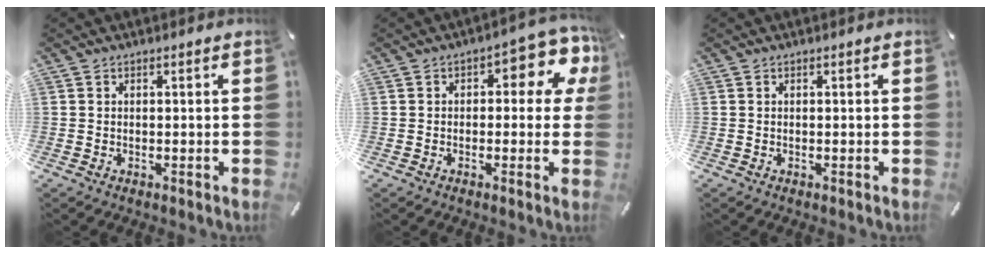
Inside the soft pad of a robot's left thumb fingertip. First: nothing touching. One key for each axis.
{"total": 8.8, "fx": 2.7, "fy": 4.5, "fz": 7.0, "tx": -0.081, "ty": -0.018, "tz": 0.039}
{"total": 0.0}